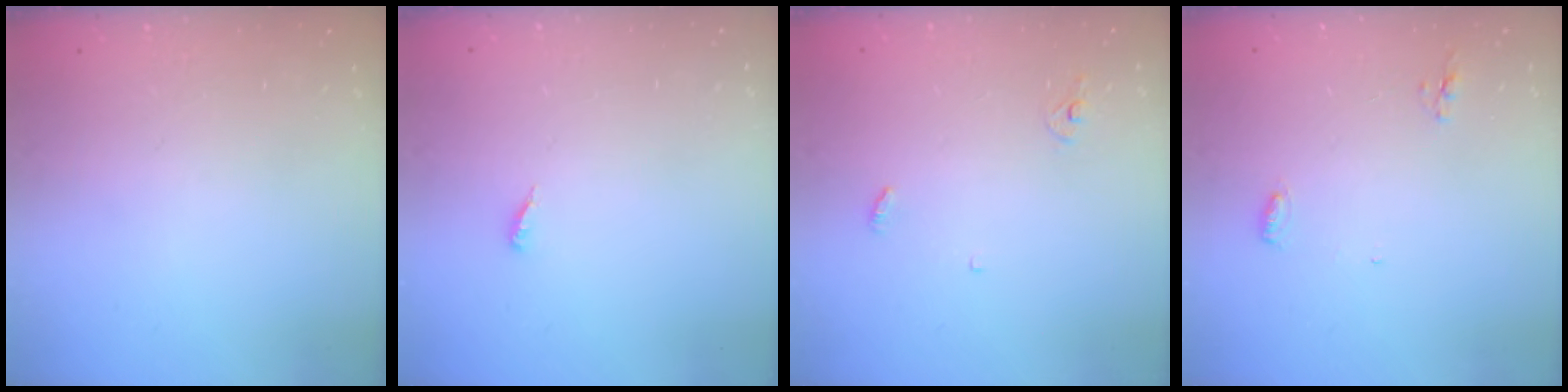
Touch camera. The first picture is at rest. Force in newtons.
{"total": 3.0, "press": 3.0, "slide": 0.2}
{"total": 3.1, "press": 3.1, "slide": 0.2}
{"total": 4.6, "press": 4.4, "slide": 1.1}